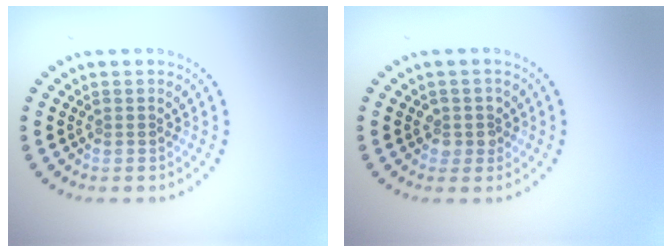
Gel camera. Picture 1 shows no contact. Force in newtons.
{"total": 1.8, "press": 1.6, "slide": 0.7}